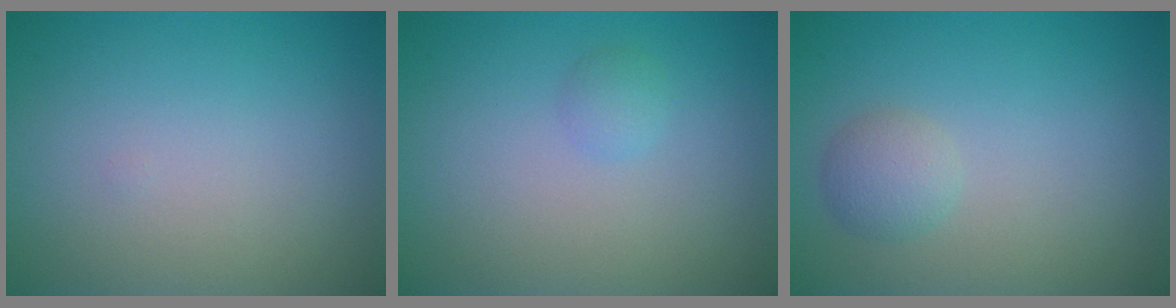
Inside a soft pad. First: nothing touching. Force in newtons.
{"total": 0.9, "press": 0.9, "slide": 0.0}
{"total": 1.8, "press": 1.8, "slide": 0.0}